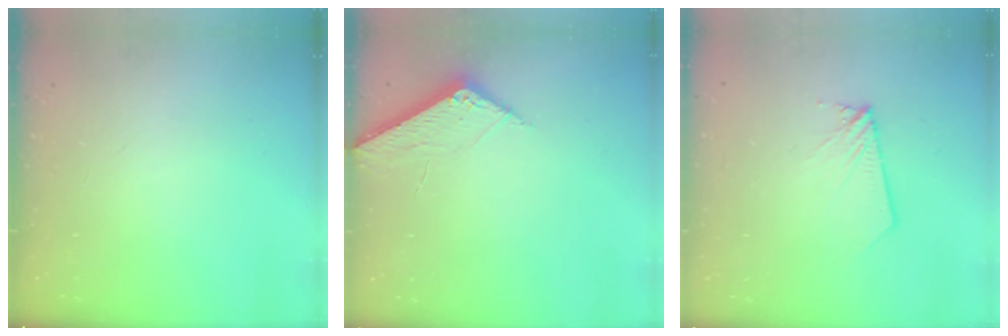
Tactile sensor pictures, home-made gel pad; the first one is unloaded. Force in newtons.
{"total": 4.9, "press": 4.9, "slide": 0.6}
{"total": 2.2, "press": 2.2, "slide": 0.3}